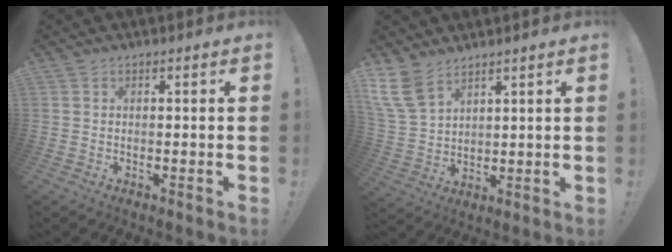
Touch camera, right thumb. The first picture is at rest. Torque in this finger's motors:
{"motor_torque": [0.11, 0.43, 0.46, 0.12, 0.11]}